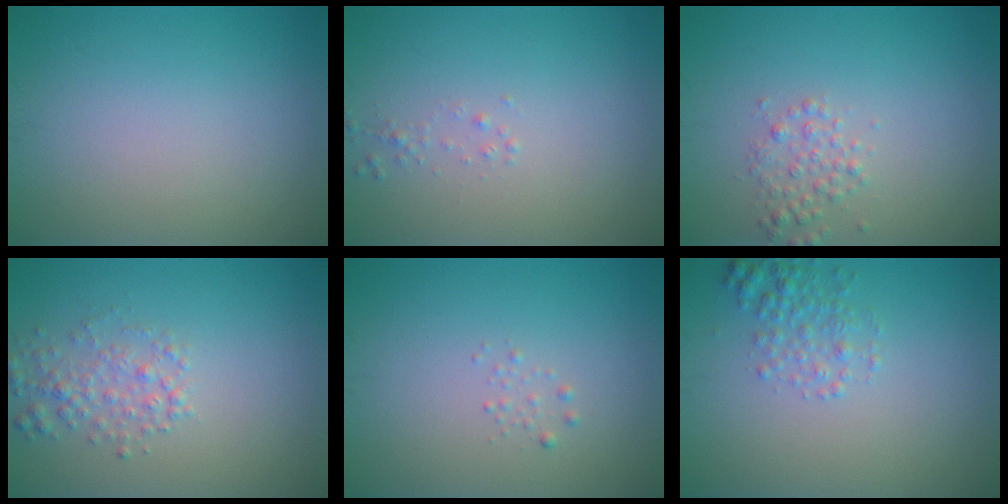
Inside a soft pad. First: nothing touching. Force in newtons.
{"total": 0.7, "press": 0.6, "slide": 0.1}
{"total": 1.8, "press": 1.8, "slide": 0.0}
{"total": 2.3, "press": 2.3, "slide": 0.1}
{"total": 0.6, "press": 0.6, "slide": 0.0}
{"total": 2.0, "press": 2.0, "slide": 0.1}